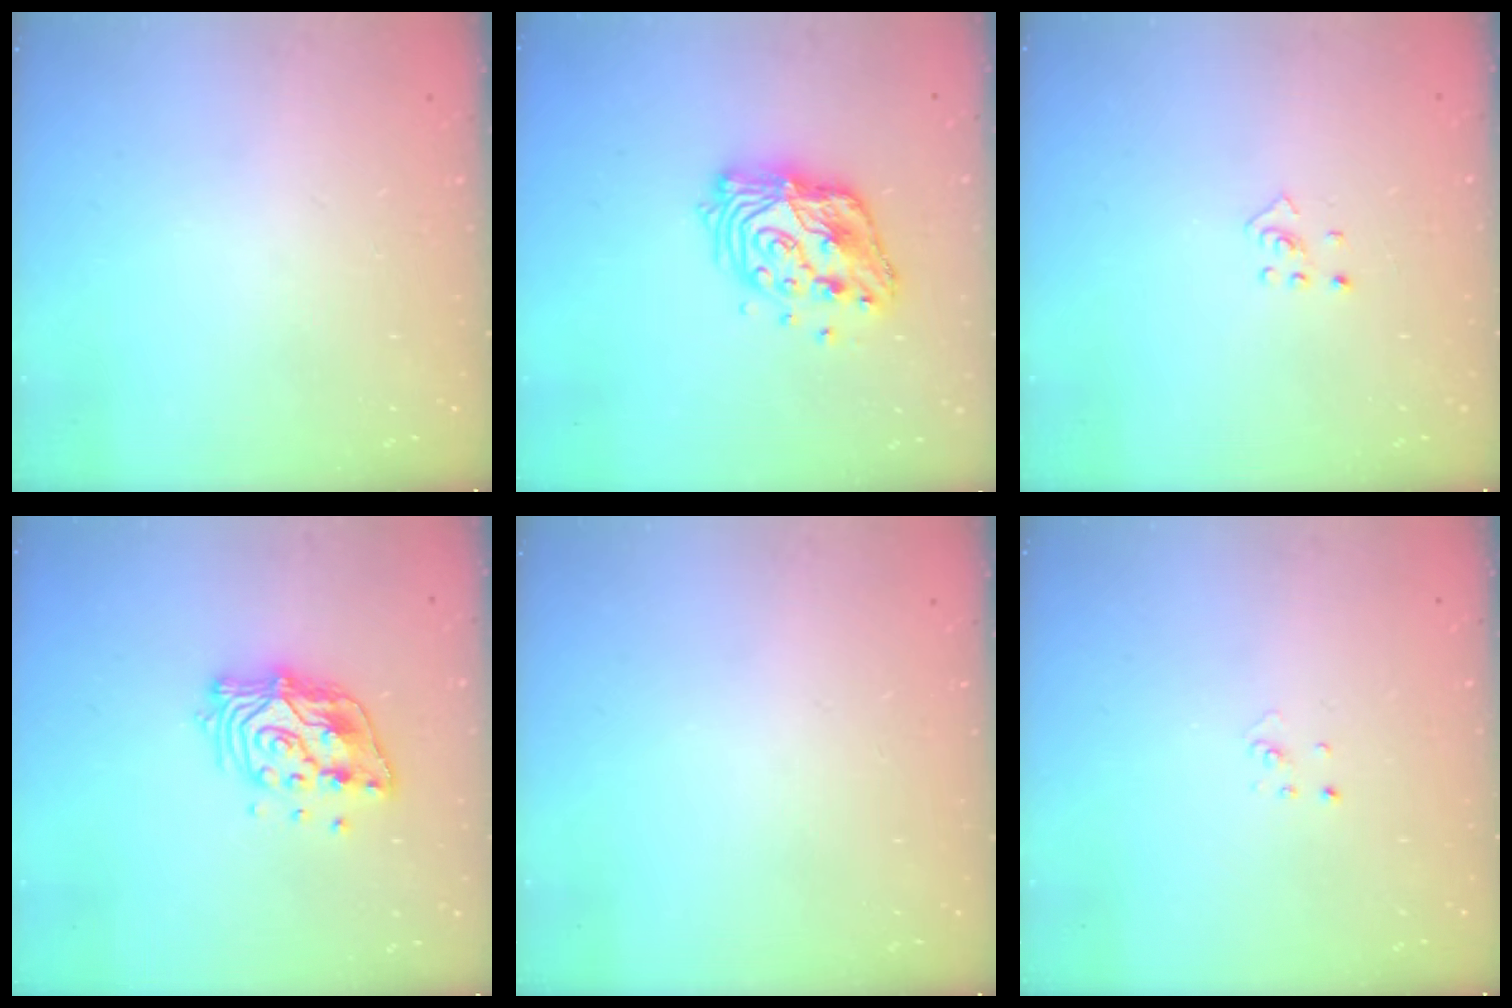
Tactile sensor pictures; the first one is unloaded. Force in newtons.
{"total": 14.1, "press": 14.1, "slide": 1.1}
{"total": 2.5, "press": 2.4, "slide": 0.8}
{"total": 13.7, "press": 13.7, "slide": 1.2}
{"total": 0.0}
{"total": 2.1, "press": 2.1, "slide": 0.1}